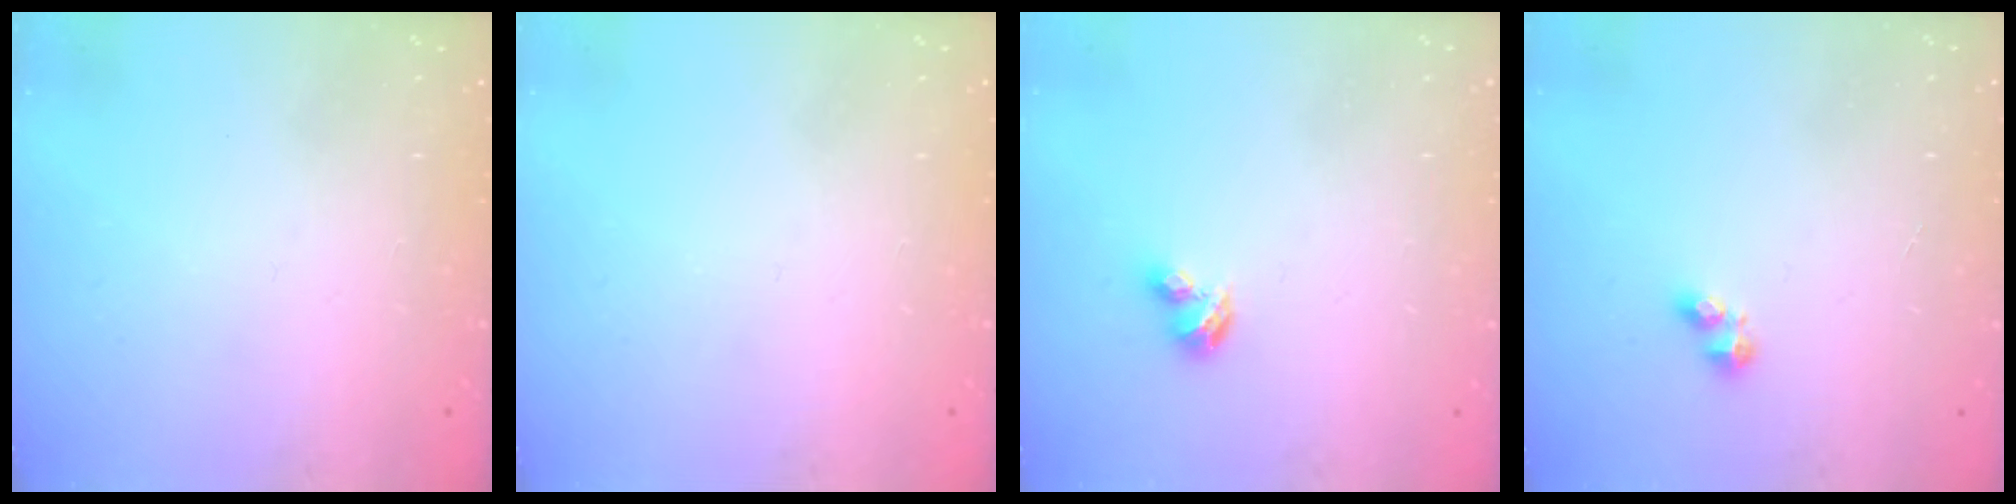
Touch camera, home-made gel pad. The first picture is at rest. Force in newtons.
{"total": 0.0}
{"total": 3.1, "press": 3.1, "slide": 0.5}
{"total": 3.6, "press": 3.5, "slide": 0.4}